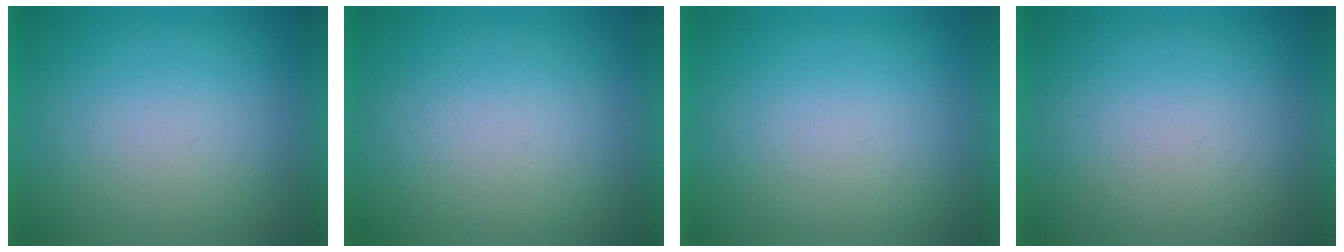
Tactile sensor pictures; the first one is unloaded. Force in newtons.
{"total": 4.3}
{"total": 0.0}
{"total": 1.0}